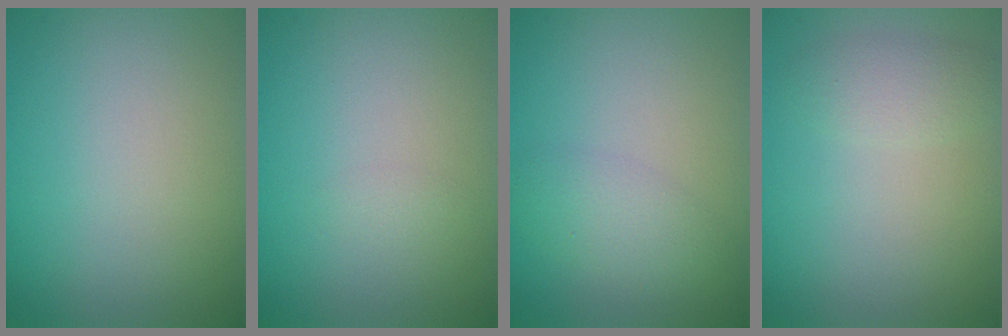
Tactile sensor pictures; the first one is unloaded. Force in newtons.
{"total": 0.6, "press": 0.6, "slide": 0.0}
{"total": 2.5, "press": 2.5, "slide": 0.1}
{"total": 2.0, "press": 2.0, "slide": 0.1}